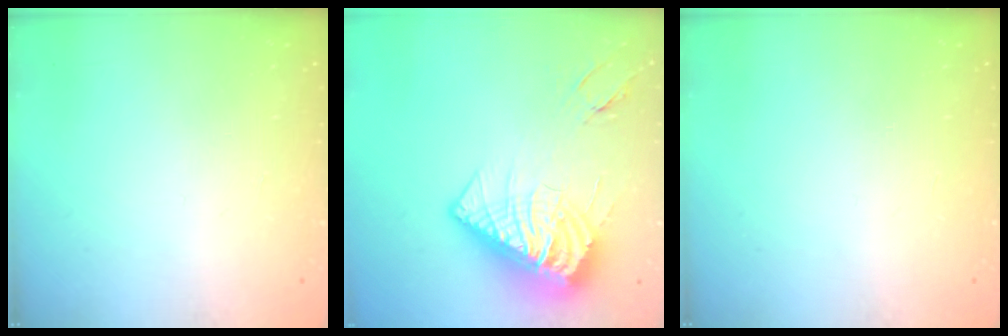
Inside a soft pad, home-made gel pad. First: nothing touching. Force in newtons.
{"total": 16.8, "press": 16.8, "slide": 1.7}
{"total": 0.0}